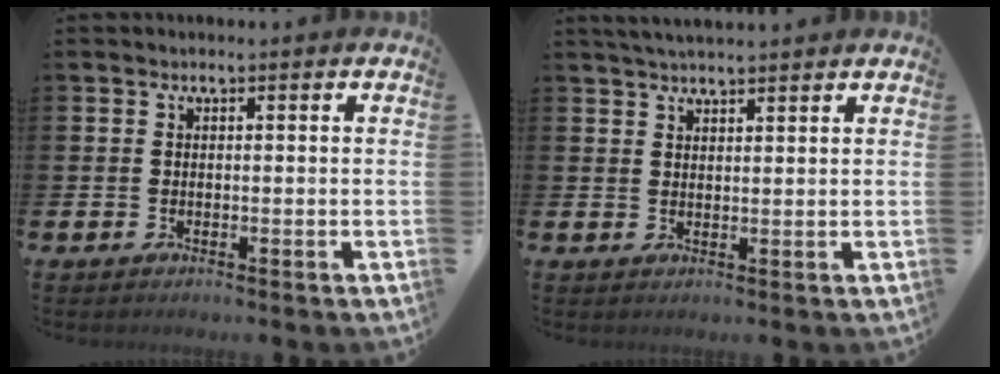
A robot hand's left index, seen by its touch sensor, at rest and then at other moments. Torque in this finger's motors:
{"motor_torque": [0.09, -0.63, 0.32, 0.19]}